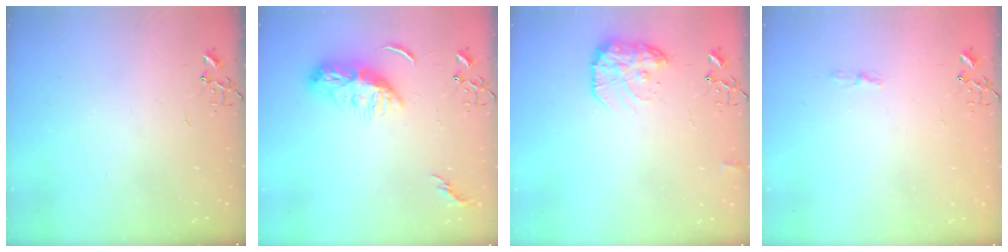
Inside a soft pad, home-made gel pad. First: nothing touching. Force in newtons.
{"total": 10.2, "press": 10.2, "slide": 0.9}
{"total": 13.8, "press": 13.8, "slide": 0.6}
{"total": 3.2, "press": 3.2, "slide": 0.5}